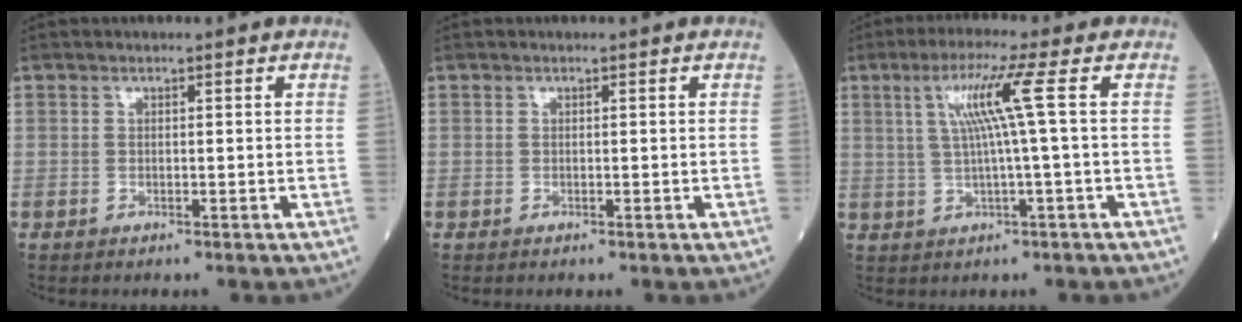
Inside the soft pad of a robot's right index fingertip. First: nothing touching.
{"total": 0.0}
{"total": 6.9, "force": [1.5, -1.6, 6.5], "torque": [-0.125, 0.012, 0.036]}